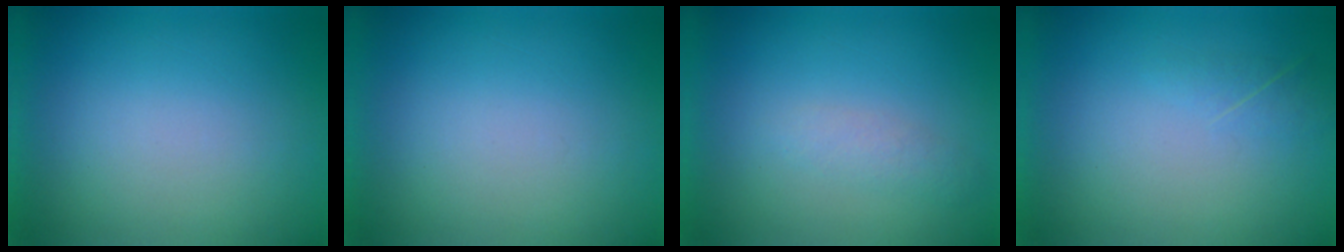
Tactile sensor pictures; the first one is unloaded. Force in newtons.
{"total": 0.0}
{"total": 1.9}
{"total": 1.9}